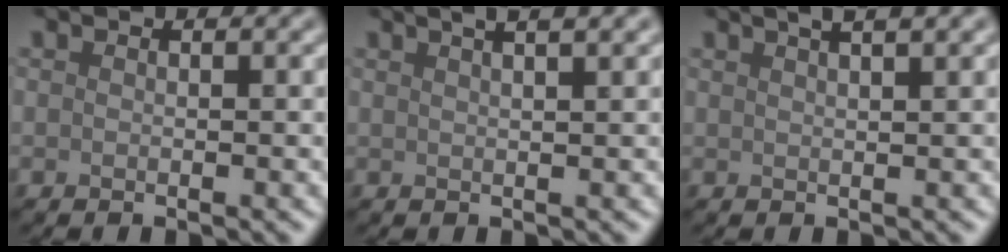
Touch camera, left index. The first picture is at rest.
{"total": 6.1, "force": [3.8, 2.4, 4.1], "torque": [-0.024, 0.045, 0.022]}
{"total": 5.5, "force": [3.4, 2.1, 3.7], "torque": [-0.021, 0.037, 0.018]}